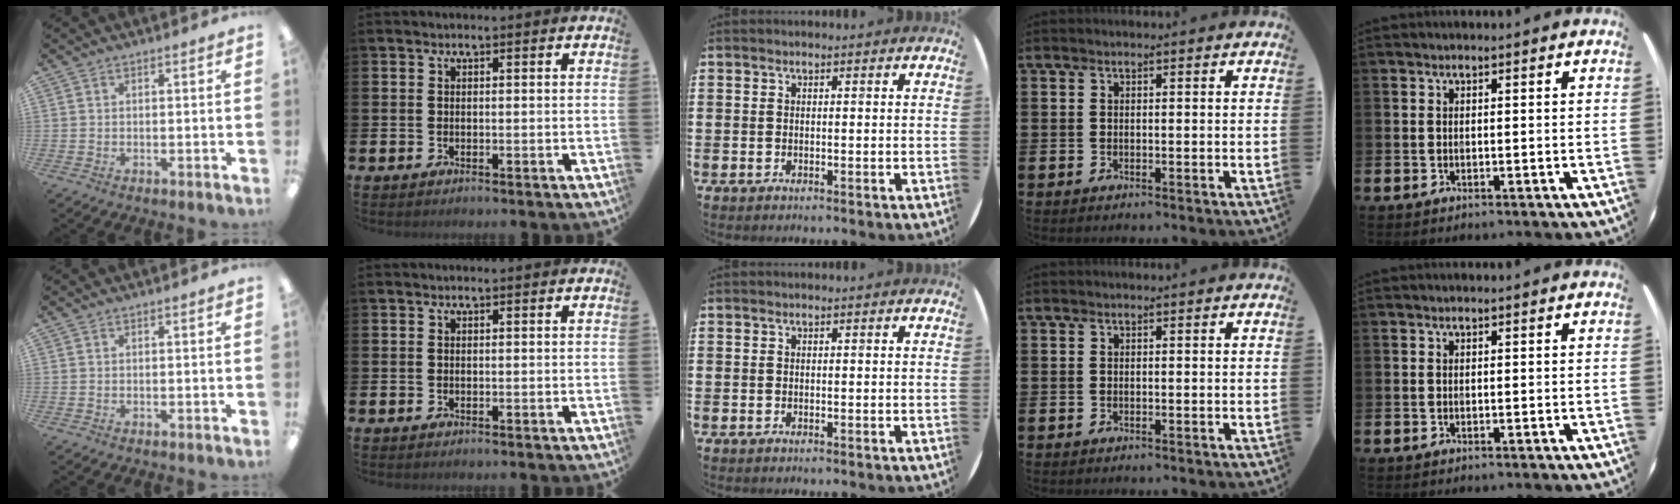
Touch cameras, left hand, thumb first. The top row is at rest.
{}